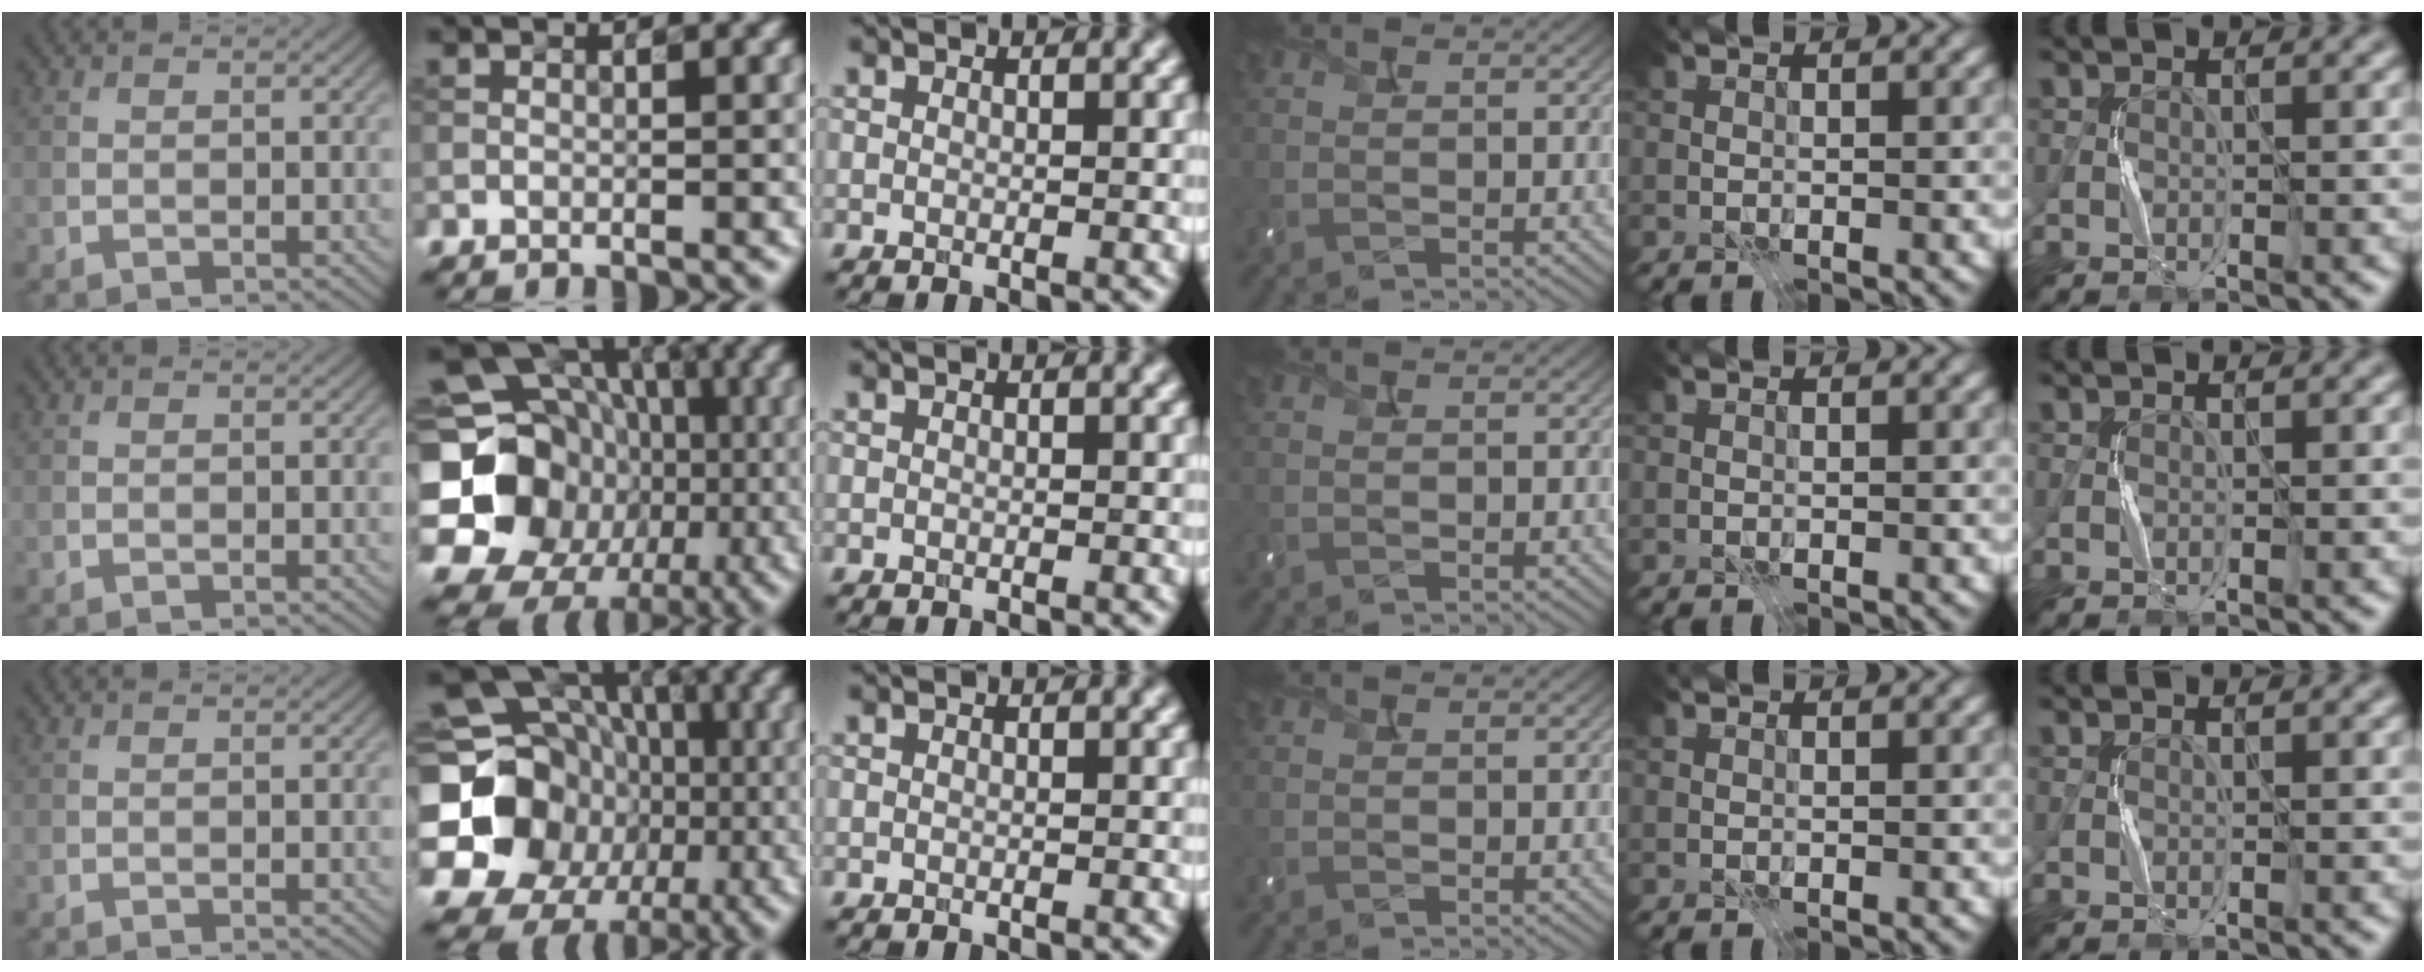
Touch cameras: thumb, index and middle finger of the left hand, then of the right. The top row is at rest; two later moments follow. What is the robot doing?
{"motion": "press", "object": "camera"}